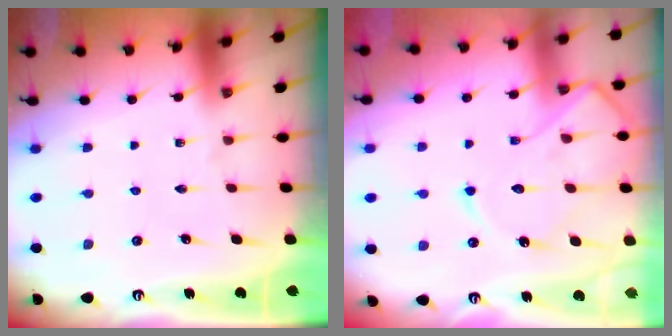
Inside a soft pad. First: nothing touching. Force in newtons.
{"total": 12.8, "press": 12.8, "slide": 1.2}